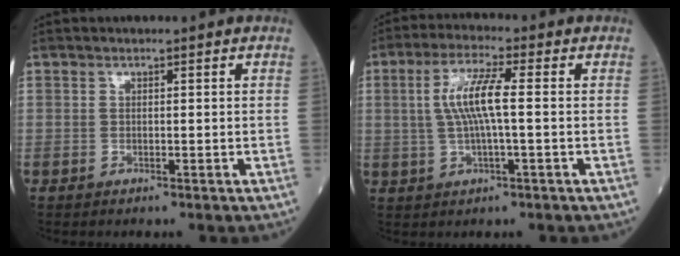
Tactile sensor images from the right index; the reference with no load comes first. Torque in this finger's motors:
{"motor_torque": [1.39, 0.17, 0.70, 0.20]}